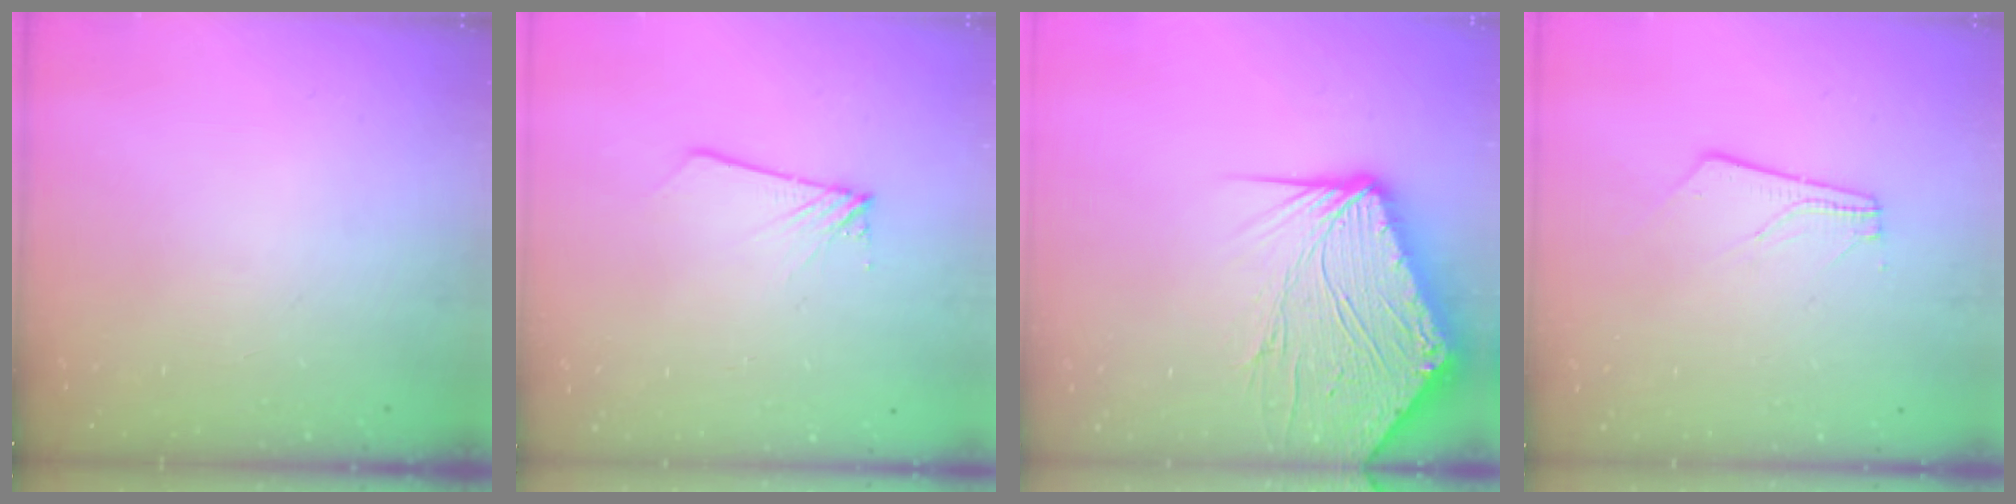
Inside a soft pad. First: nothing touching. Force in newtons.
{"total": 1.7, "press": 1.7, "slide": 0.1}
{"total": 17.4, "press": 17.2, "slide": 2.1}
{"total": 4.9, "press": 4.9, "slide": 0.7}